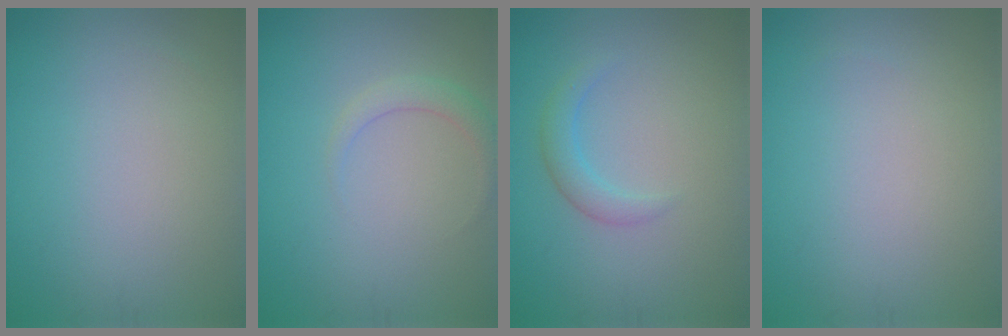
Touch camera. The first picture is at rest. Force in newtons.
{"total": 1.6, "press": 1.6, "slide": 0.1}
{"total": 1.8, "press": 1.8, "slide": 0.1}
{"total": 0.0}